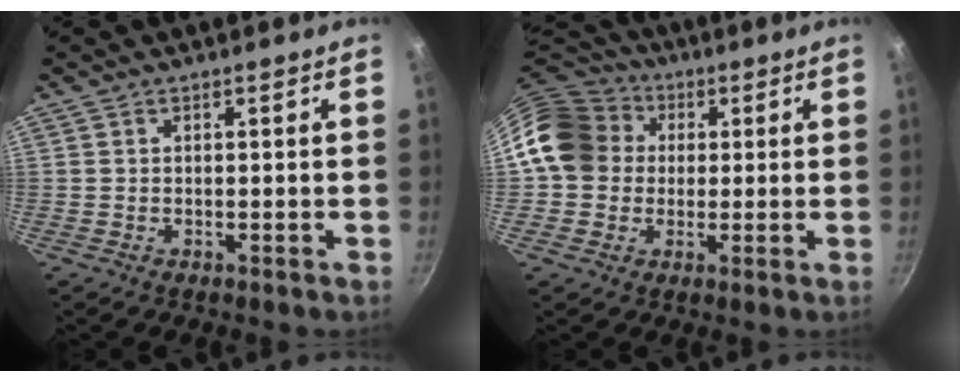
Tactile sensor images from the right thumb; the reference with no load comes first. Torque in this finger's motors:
{"motor_torque": [0.46, 2.41, 0.84, -1.08, 0.09]}